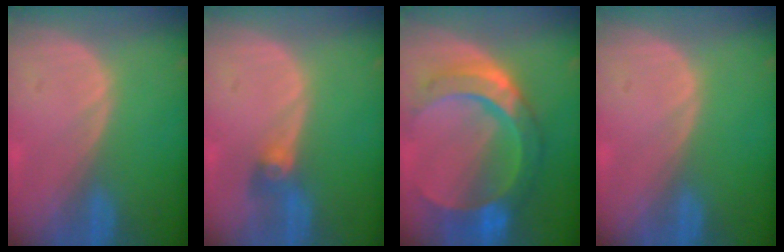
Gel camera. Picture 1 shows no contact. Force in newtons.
{"total": 3.0, "press": 2.6, "slide": 1.5}
{"total": 10.6, "press": 10.6, "slide": 1.1}
{"total": 0.0}